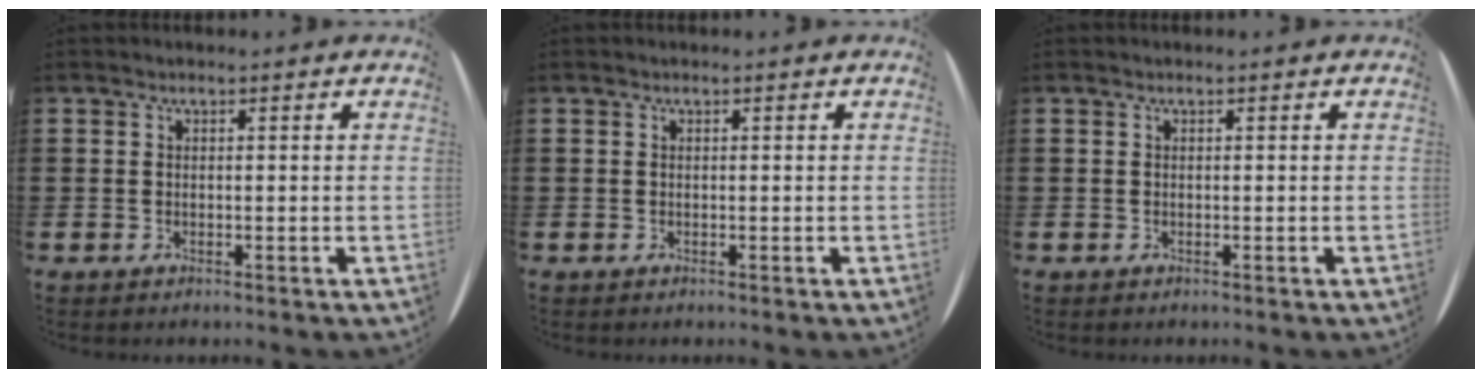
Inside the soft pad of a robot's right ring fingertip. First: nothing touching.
{"total": 0.0}
{"total": 0.0}